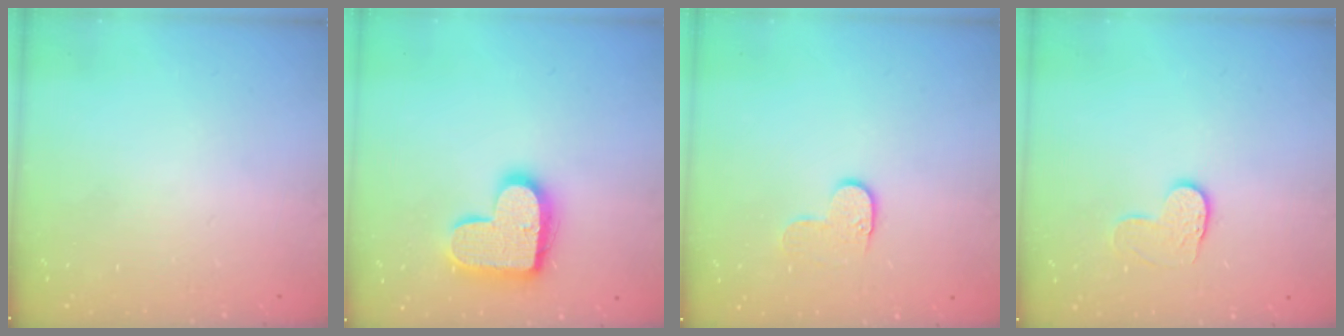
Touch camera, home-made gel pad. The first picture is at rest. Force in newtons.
{"total": 16.6, "press": 16.5, "slide": 0.9}
{"total": 5.4, "press": 5.4, "slide": 0.3}
{"total": 6.6, "press": 6.6, "slide": 0.3}